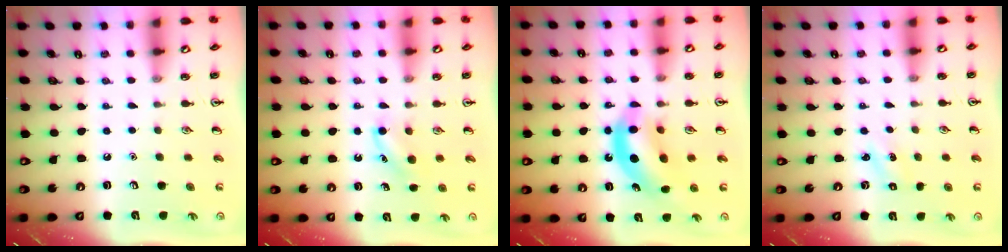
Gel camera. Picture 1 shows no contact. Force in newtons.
{"total": 4.3, "press": 4.1, "slide": 1.3}
{"total": 10.1, "press": 9.7, "slide": 3.0}
{"total": 1.3, "press": 1.2, "slide": 0.5}